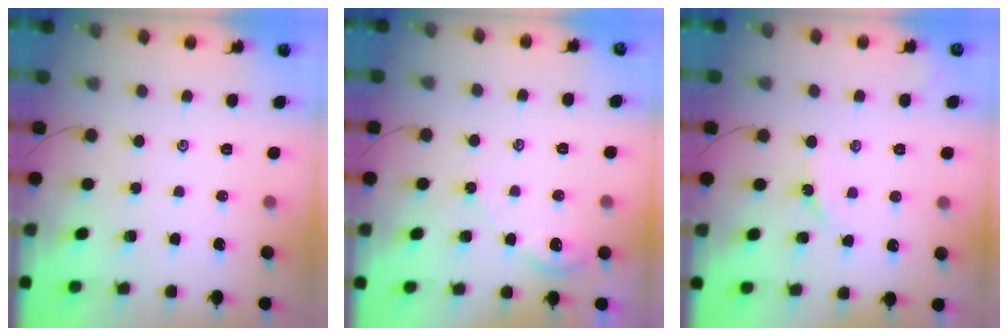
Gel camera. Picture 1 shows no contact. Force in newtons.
{"total": 2.9, "press": 2.9, "slide": 0.3}
{"total": 2.3, "press": 2.3, "slide": 0.4}